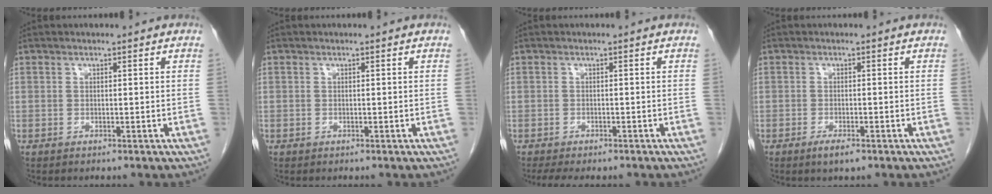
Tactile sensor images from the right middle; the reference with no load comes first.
{"total": 0.0}
{"total": 5.8, "force": [-4.8, 1.8, 2.7], "torque": [-0.036, -0.010, -0.069]}
{"total": 2.3, "force": [-1.5, 0.5, 1.7], "torque": [-0.034, -0.004, -0.025]}